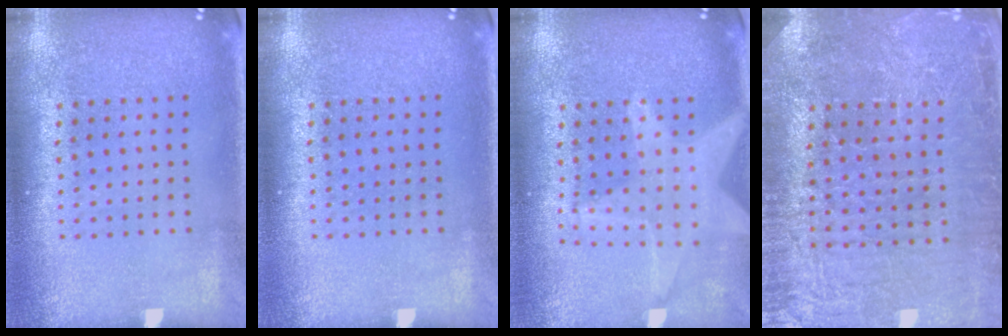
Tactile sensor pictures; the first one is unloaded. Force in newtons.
{"total": 0.0}
{"total": 1.9, "press": 1.6, "slide": 1.0}
{"total": 3.3, "press": 3.2, "slide": 0.5}